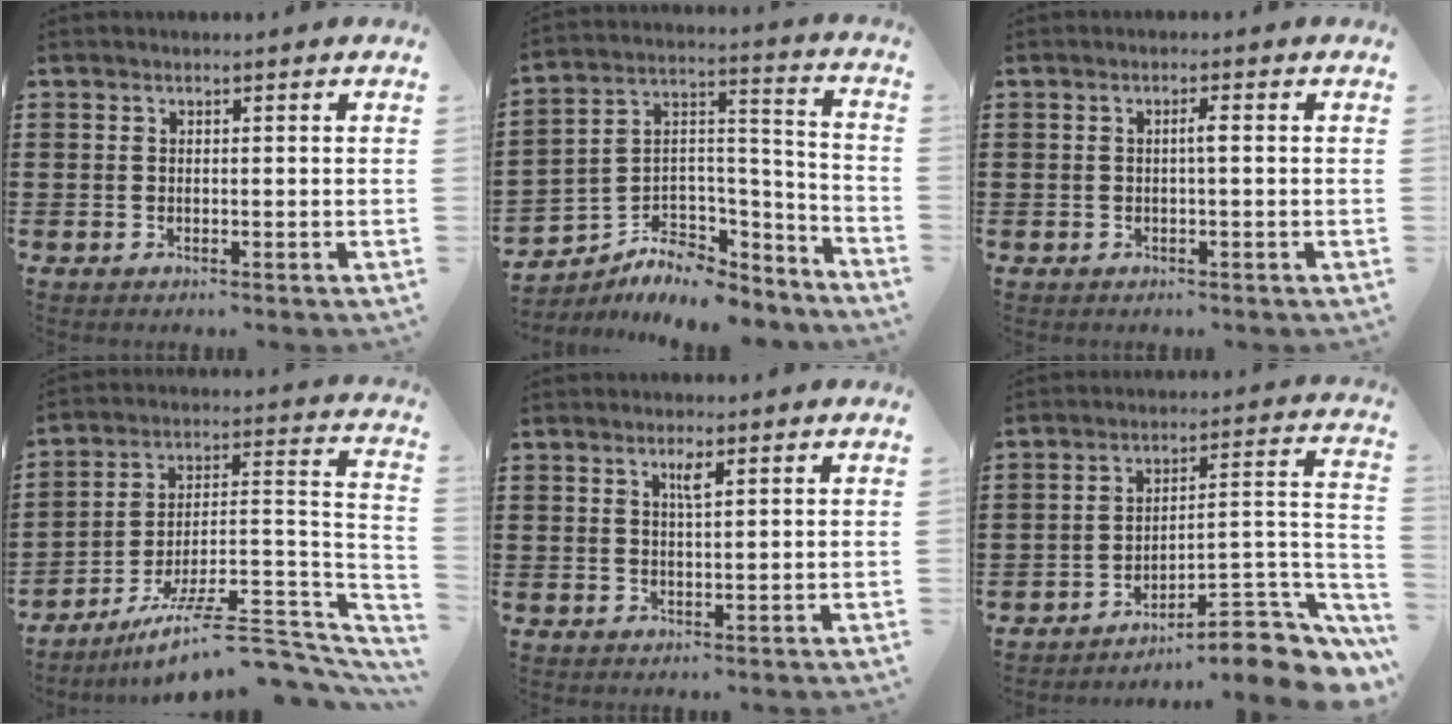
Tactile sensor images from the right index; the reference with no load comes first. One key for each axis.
{"total": 6.3, "fx": -4.6, "fy": 4.0, "fz": 1.6, "tx": -0.046, "ty": -0.003, "tz": -0.087}
{"total": 1.5, "fx": -0.1, "fy": 0.0, "fz": 1.5, "tx": -0.029, "ty": 0.001, "tz": -0.003}
{"total": 11.1, "fx": -8.1, "fy": 2.6, "fz": 7.2, "tx": -0.113, "ty": 0.018, "tz": -0.146}
{"total": 2.2, "fx": 1.1, "fy": 0.3, "fz": 1.8, "tx": -0.031, "ty": -0.001, "tz": 0.015}
{"total": 8.1, "fx": -6.3, "fy": 2.0, "fz": 4.7, "tx": -0.057, "ty": 0.001, "tz": -0.120}